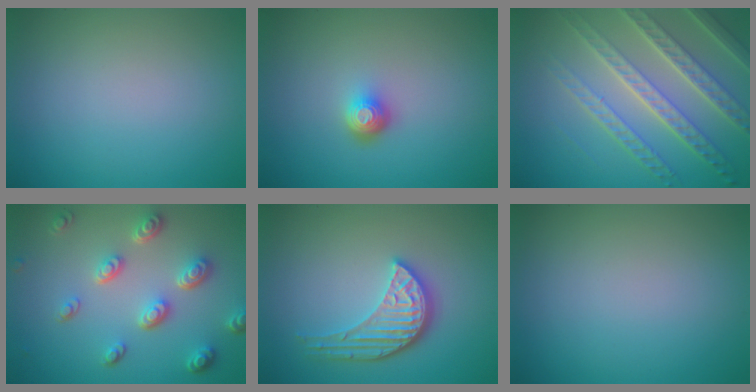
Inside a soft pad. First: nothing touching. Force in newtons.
{"total": 1.9, "press": 1.4, "slide": 1.3}
{"total": 7.4, "press": 5.3, "slide": 5.2}
{"total": 4.9, "press": 3.7, "slide": 3.2}
{"total": 4.3, "press": 3.6, "slide": 2.4}
{"total": 0.0}